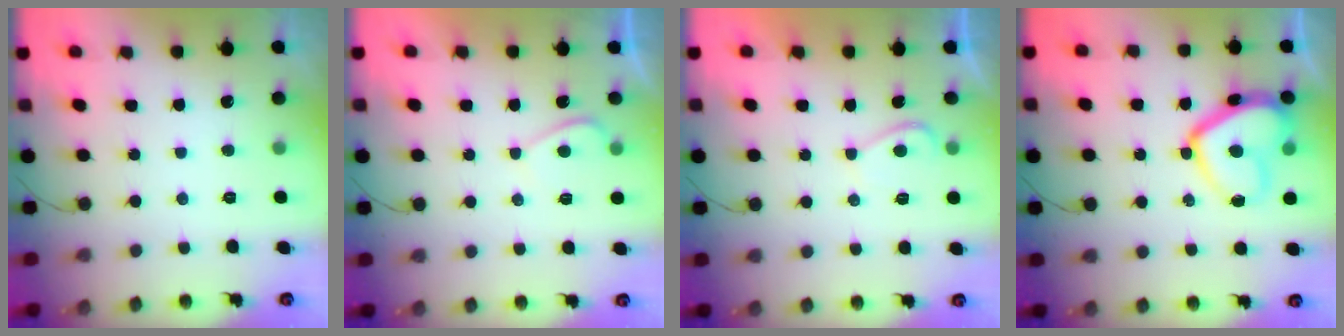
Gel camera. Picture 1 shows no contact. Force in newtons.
{"total": 0.5, "press": 0.2, "slide": 0.5}
{"total": 2.6, "press": 2.4, "slide": 0.8}
{"total": 13.8, "press": 13.7, "slide": 1.5}